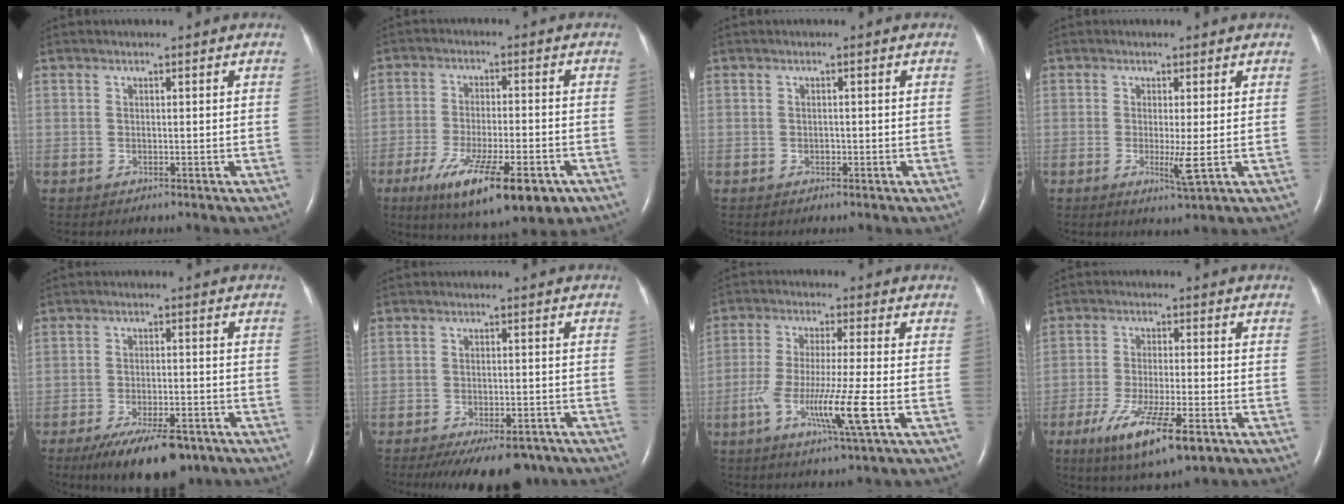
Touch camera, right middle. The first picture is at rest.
{"total": 15.2, "force": [-8.4, 3.6, 12.1], "torque": [-0.182, -0.031, -0.128]}
{"total": 0.6, "force": [-0.2, 0.4, 0.3], "torque": [-0.007, 0.002, -0.005]}
{"total": 3.1, "force": [-0.5, -0.1, 3.1], "torque": [-0.055, -0.008, -0.006]}
{"total": 11.1, "force": [-7.8, 3.6, 7.1], "torque": [-0.116, -0.011, -0.122]}
{"total": 12.6, "force": [-9.8, 4.5, 6.5], "torque": [-0.098, -0.013, -0.132]}
{"total": 9.6, "force": [-3.3, -0.6, 8.9], "torque": [-0.175, -0.020, -0.064]}
{"total": 11.3, "force": [-5.9, 2.1, 9.4], "torque": [-0.172, -0.028, -0.093]}